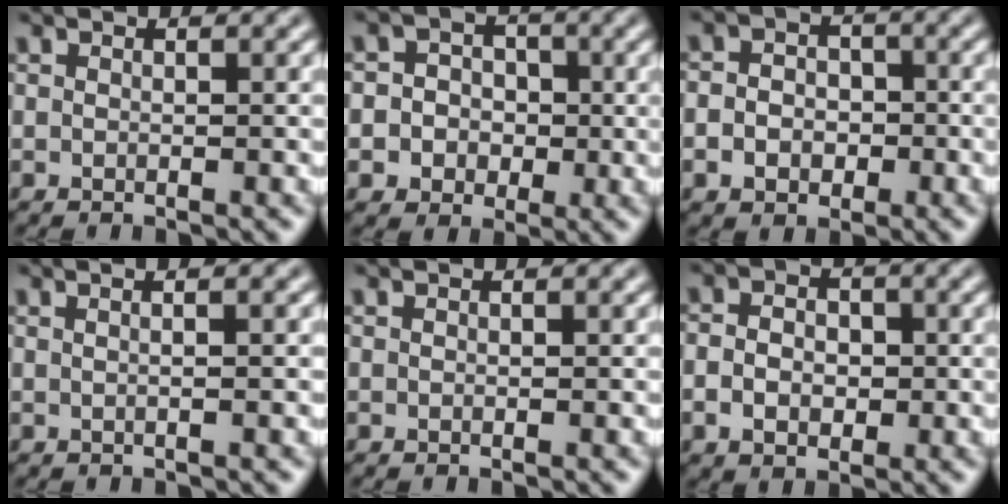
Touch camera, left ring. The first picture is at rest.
{"total": 4.6, "force": [-0.4, 4.4, 1.3], "torque": [0.001, 0.022, -0.036]}
{"total": 3.4, "force": [-0.8, 2.9, 1.7], "torque": [-0.015, 0.000, -0.023]}
{"total": 2.7, "force": [0.9, 1.3, 2.2], "torque": [-0.008, 0.009, -0.016]}
{"total": 0.0}
{"total": 3.2, "force": [-0.4, 2.4, 2.0], "torque": [-0.033, -0.001, -0.013]}